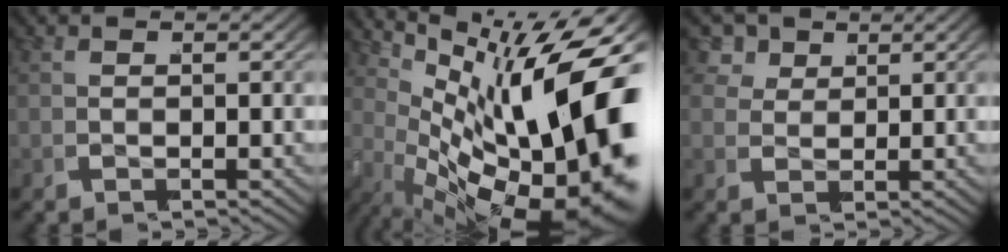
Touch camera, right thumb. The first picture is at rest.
{"total": 17.8, "force": [-1.9, 9.8, 14.7], "torque": [-0.255, -0.060, 0.000]}
{"total": 1.7, "force": [1.2, 1.3, 0.1], "torque": [-0.013, -0.004, 0.022]}